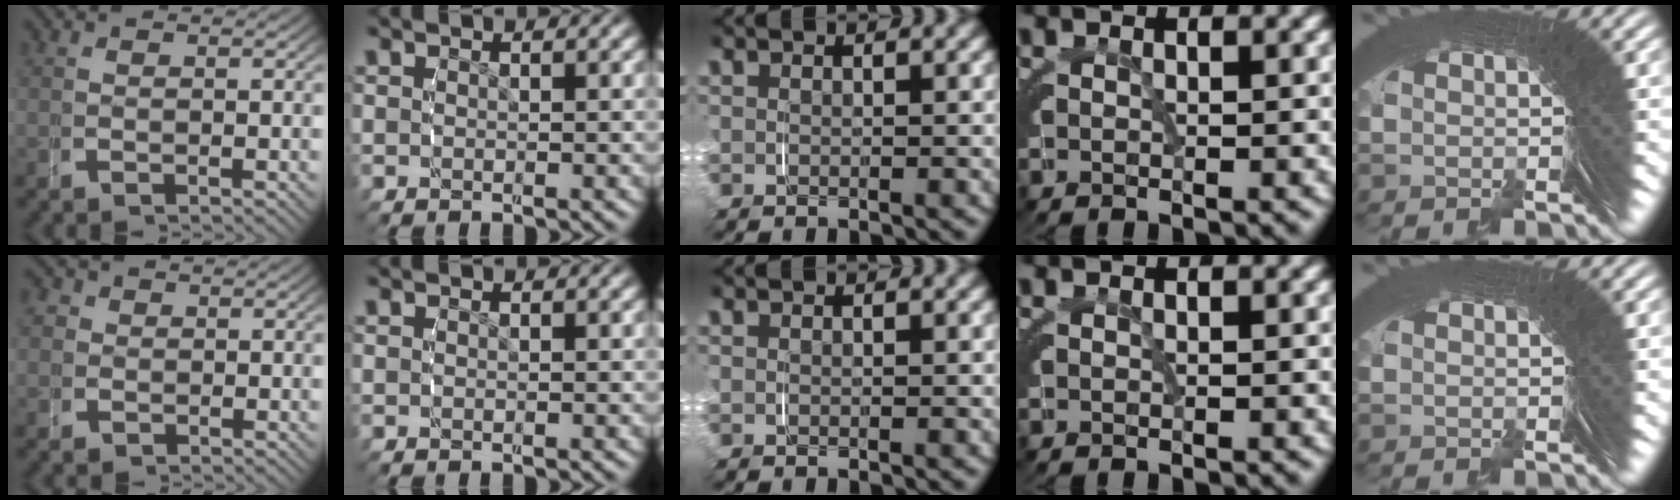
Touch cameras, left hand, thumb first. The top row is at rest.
{"thumb": {"total": 2.9, "force": [0.2, 2.8, 0.8], "torque": [-0.005, -0.002, -0.004]}}